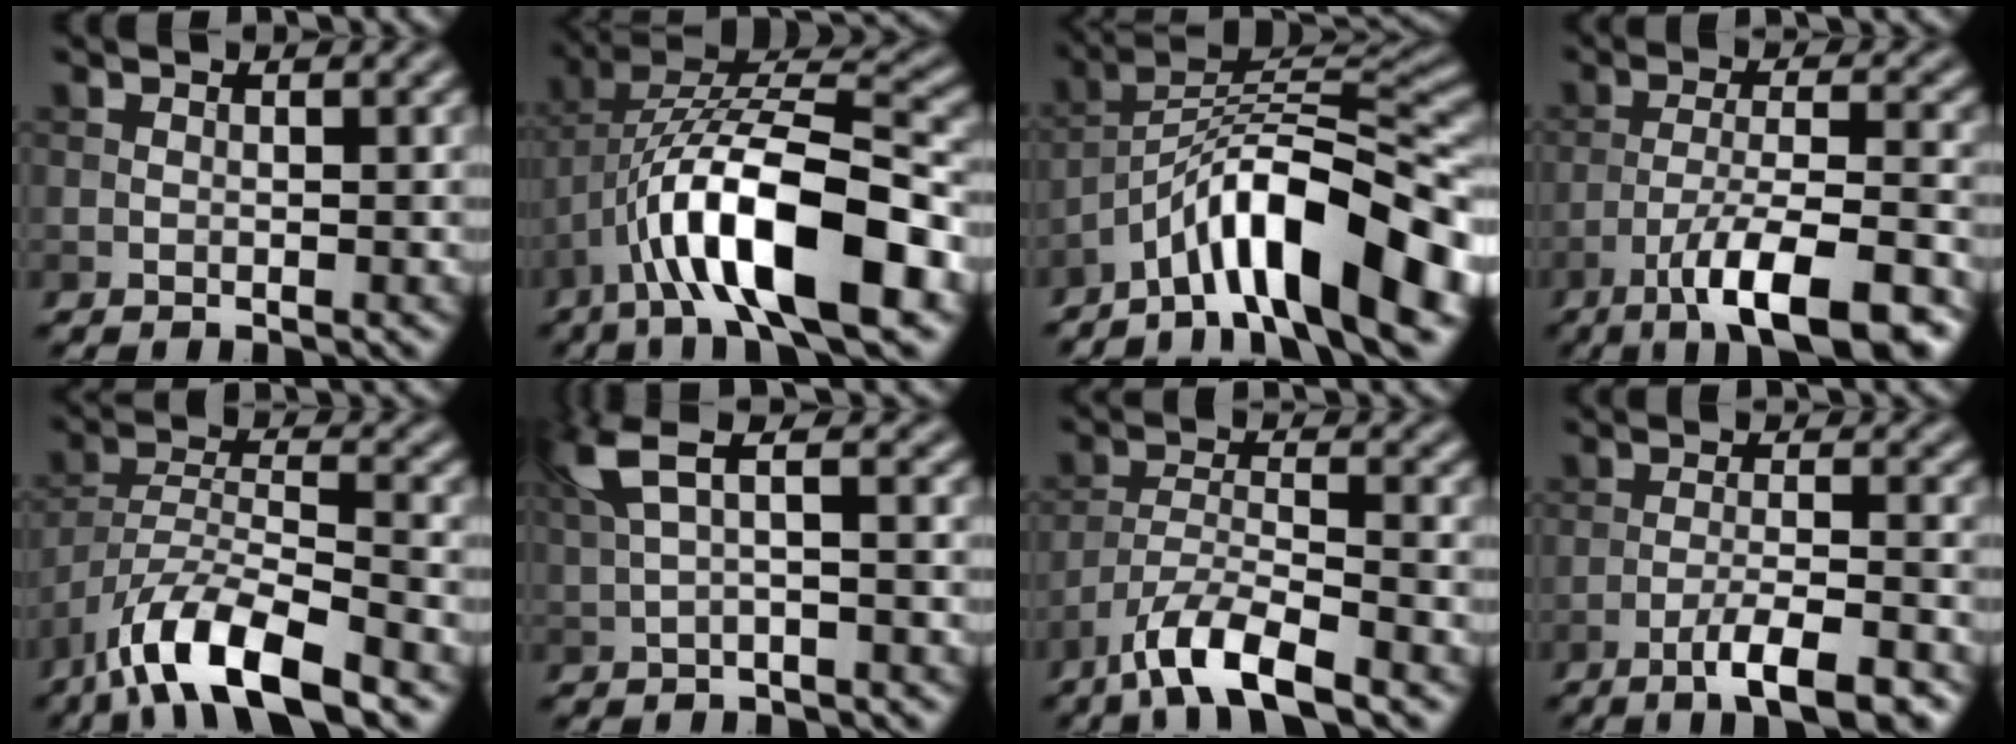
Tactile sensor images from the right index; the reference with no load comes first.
{"total": 13.0, "force": [-5.1, 4.4, 11.1], "torque": [-0.193, 0.010, -0.086]}
{"total": 12.3, "force": [-6.7, 3.4, 9.7], "torque": [-0.147, 0.021, -0.117]}
{"total": 10.5, "force": [-6.4, 2.4, 8.0], "torque": [-0.128, 0.005, -0.106]}
{"total": 9.1, "force": [-6.5, 2.4, 6.0], "torque": [-0.100, 0.002, -0.125]}
{"total": 4.2, "force": [1.5, 1.2, 3.7], "torque": [-0.078, 0.014, 0.026]}
{"total": 6.7, "force": [-4.8, 1.6, 4.4], "torque": [-0.079, -0.003, -0.094]}
{"total": 5.9, "force": [-3.6, 1.1, 4.5], "torque": [-0.070, 0.003, -0.060]}